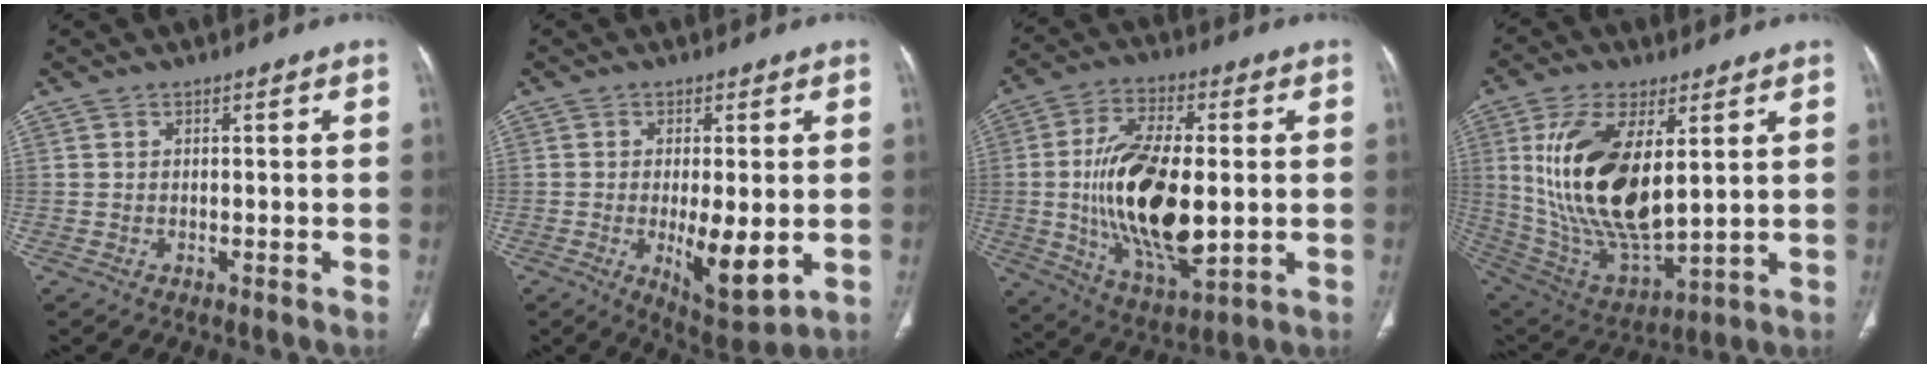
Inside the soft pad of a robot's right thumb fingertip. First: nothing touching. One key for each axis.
{"total": 9.9, "fx": -1.7, "fy": 3.5, "fz": 9.1, "tx": -0.137, "ty": -0.025, "tz": -0.016}
{"total": 21.1, "fx": -0.7, "fy": 9.8, "fz": 18.7, "tx": -0.335, "ty": -0.012, "tz": -0.003}
{"total": 21.5, "fx": 4.6, "fy": 10.0, "fz": 18.4, "tx": -0.354, "ty": -0.030, "tz": 0.101}